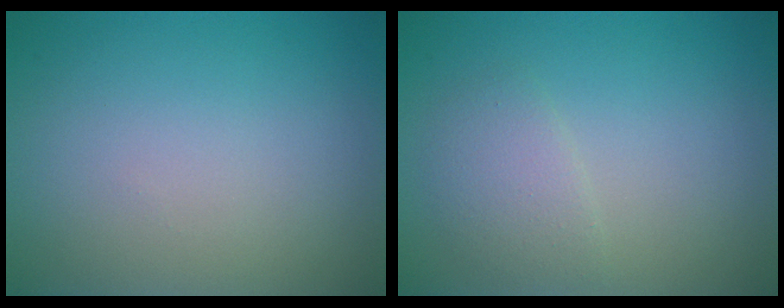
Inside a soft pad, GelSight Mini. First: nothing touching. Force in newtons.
{"total": 2.0, "press": 2.0, "slide": 0.1}